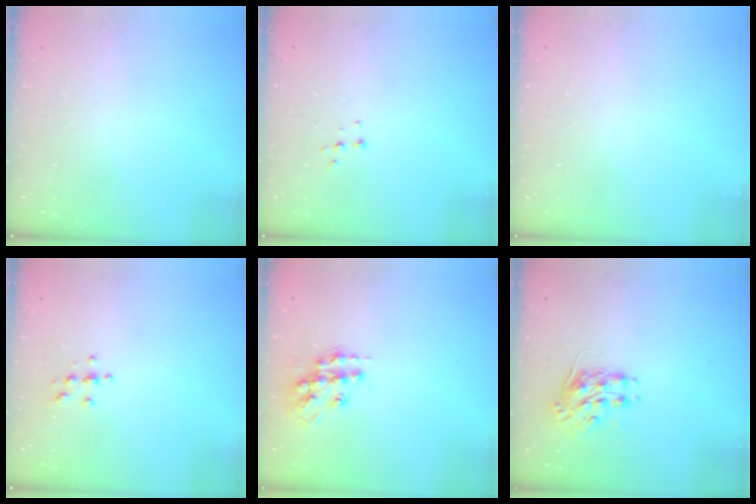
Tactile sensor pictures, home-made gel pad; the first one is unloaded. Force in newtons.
{"total": 4.9, "press": 4.9, "slide": 0.7}
{"total": 0.0}
{"total": 3.9, "press": 3.8, "slide": 0.5}
{"total": 13.3, "press": 13.3, "slide": 0.8}
{"total": 8.2, "press": 8.1, "slide": 0.3}